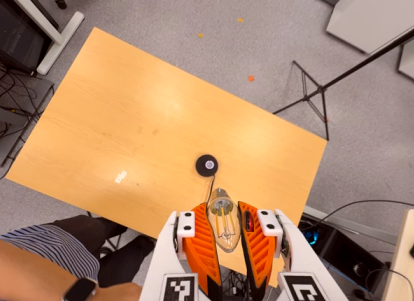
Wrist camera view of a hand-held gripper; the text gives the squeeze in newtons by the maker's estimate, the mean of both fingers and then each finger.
{"total": 22.0, "left": 27.0, "right": 17.0}